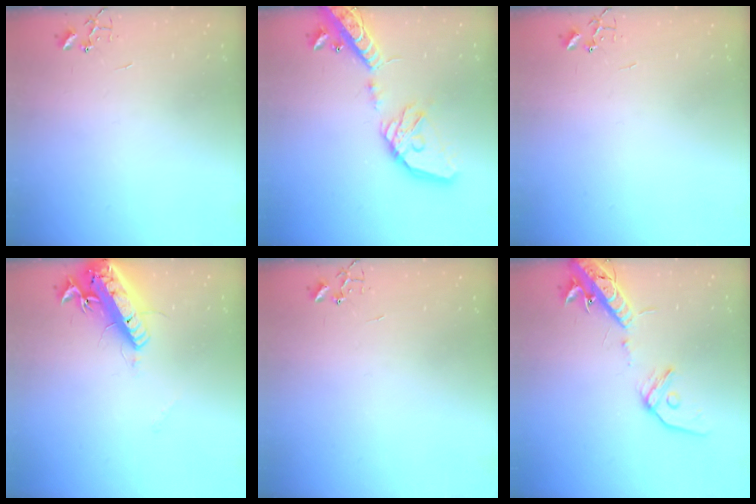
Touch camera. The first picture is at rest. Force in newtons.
{"total": 21.3, "press": 20.9, "slide": 3.7}
{"total": 0.0}
{"total": 18.1, "press": 17.7, "slide": 3.6}
{"total": 0.0}
{"total": 15.4, "press": 15.0, "slide": 3.5}